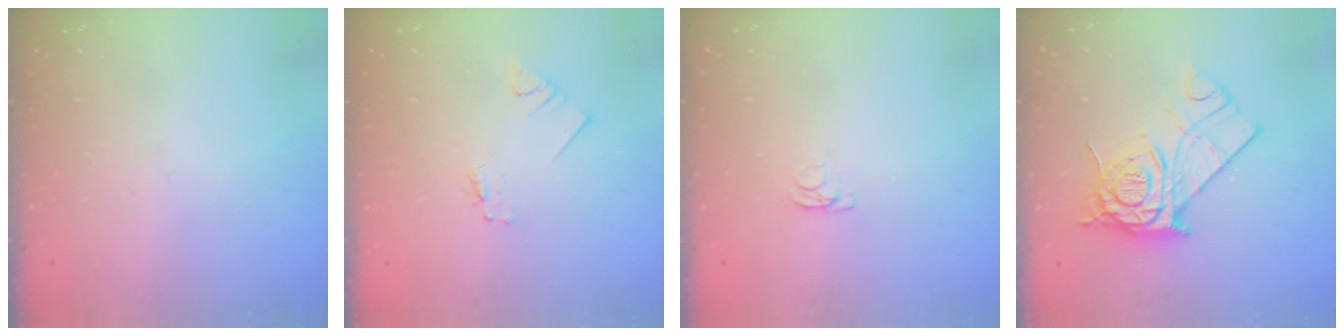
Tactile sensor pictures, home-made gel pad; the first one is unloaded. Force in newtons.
{"total": 1.2, "press": 1.2, "slide": 0.1}
{"total": 1.2, "press": 1.1, "slide": 0.3}
{"total": 14.2, "press": 14.1, "slide": 1.1}